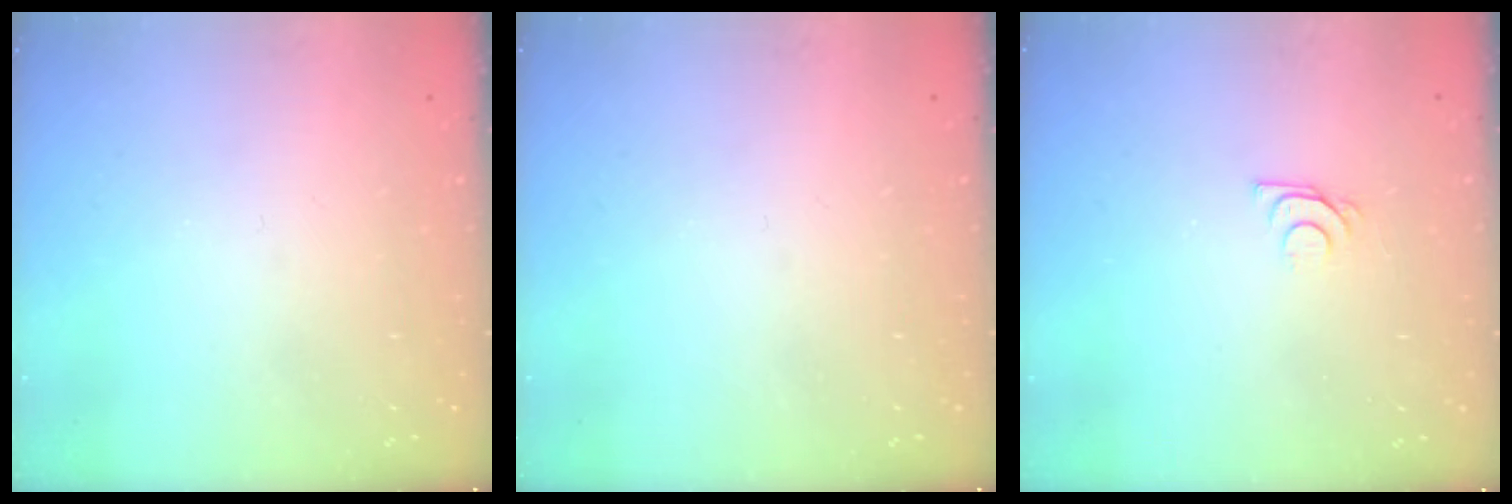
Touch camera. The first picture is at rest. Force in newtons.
{"total": 0.0}
{"total": 5.8, "press": 5.8, "slide": 0.5}